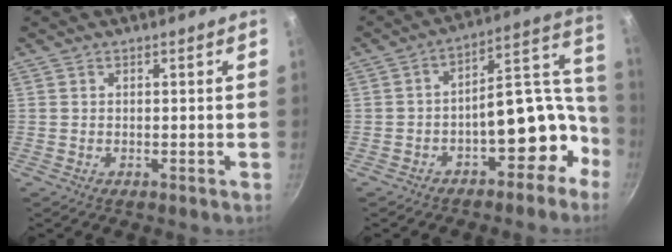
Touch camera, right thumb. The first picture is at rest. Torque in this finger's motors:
{"motor_torque": [1.47, 1.34, 1.29, -0.70, 0.04]}